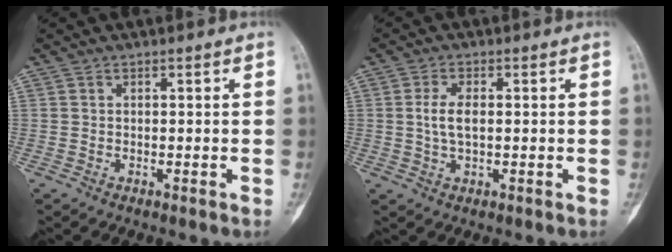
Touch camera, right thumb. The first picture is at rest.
{"total": 4.3, "force": [0.2, 2.1, 3.8], "torque": [-0.079, 0.001, 0.005]}